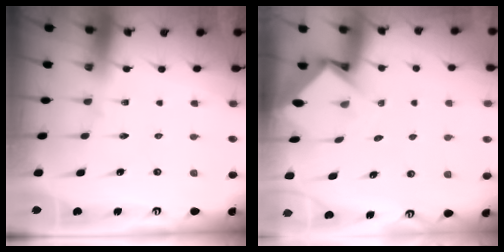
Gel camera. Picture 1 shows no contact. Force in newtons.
{"total": 3.6, "press": 3.5, "slide": 0.2}